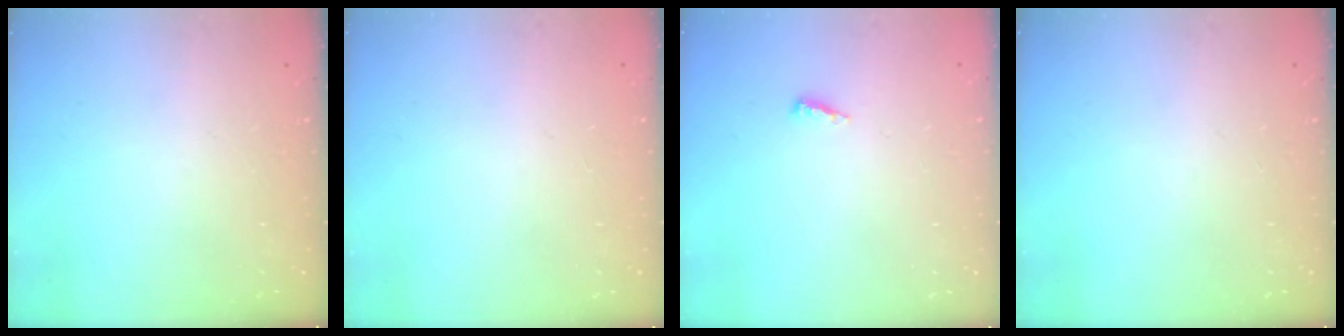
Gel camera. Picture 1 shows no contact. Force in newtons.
{"total": 1.1, "press": 0.9, "slide": 0.6}
{"total": 2.5, "press": 2.5, "slide": 0.2}
{"total": 0.0}